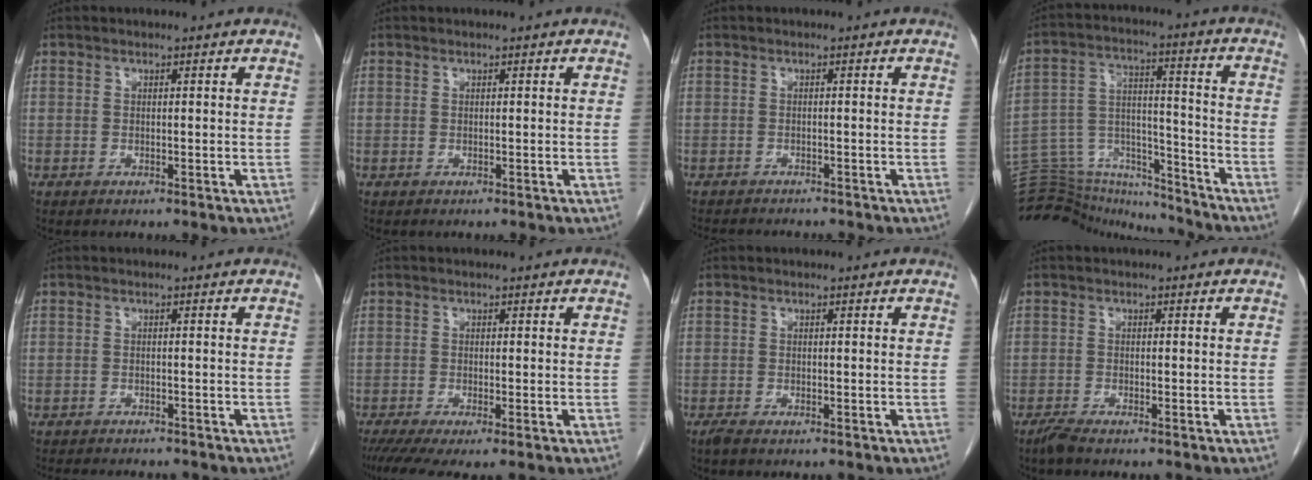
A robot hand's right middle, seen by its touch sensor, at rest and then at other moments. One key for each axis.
{"total": 0.6, "fx": -0.6, "fy": 0.1, "fz": 0.3, "tx": -0.003, "ty": 0.000, "tz": -0.008}
{"total": 5.8, "fx": -5.4, "fy": 1.0, "fz": 1.8, "tx": -0.028, "ty": -0.009, "tz": -0.078}
{"total": 19.5, "fx": -18.8, "fy": 3.7, "fz": 3.5, "tx": -0.085, "ty": 0.041, "tz": -0.294}
{"total": 6.3, "fx": -5.8, "fy": 1.2, "fz": 2.1, "tx": -0.032, "ty": -0.008, "tz": -0.084}
{"total": 5.8, "fx": -4.0, "fy": 0.7, "fz": 4.2, "tx": -0.070, "ty": -0.018, "tz": -0.070}
{"total": 1.0, "fx": -0.8, "fy": 0.0, "fz": 0.5, "tx": -0.019, "ty": -0.005, "tz": -0.017}
{"total": 1.7, "fx": -1.5, "fy": 0.0, "fz": 0.8, "tx": -0.027, "ty": -0.006, "tz": -0.031}